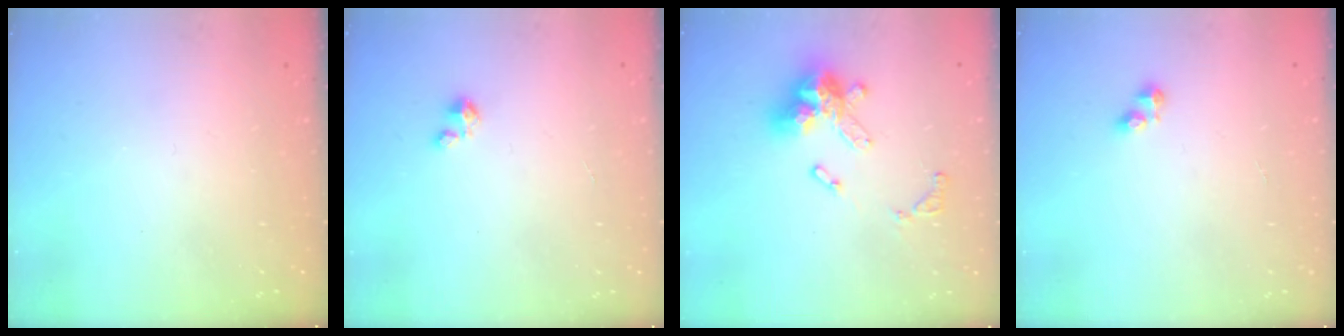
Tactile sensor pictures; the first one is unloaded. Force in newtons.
{"total": 1.8, "press": 1.8, "slide": 0.1}
{"total": 15.2, "press": 15.1, "slide": 1.7}
{"total": 2.8, "press": 2.8, "slide": 0.4}